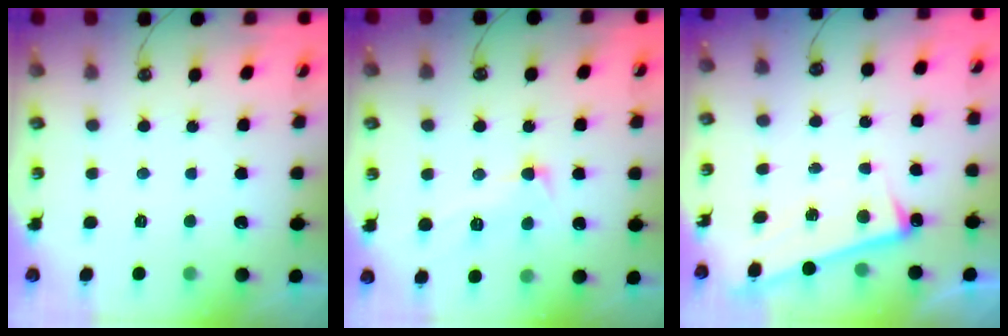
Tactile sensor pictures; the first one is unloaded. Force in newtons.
{"total": 1.6, "press": 1.5, "slide": 0.7}
{"total": 4.4, "press": 4.4, "slide": 0.5}